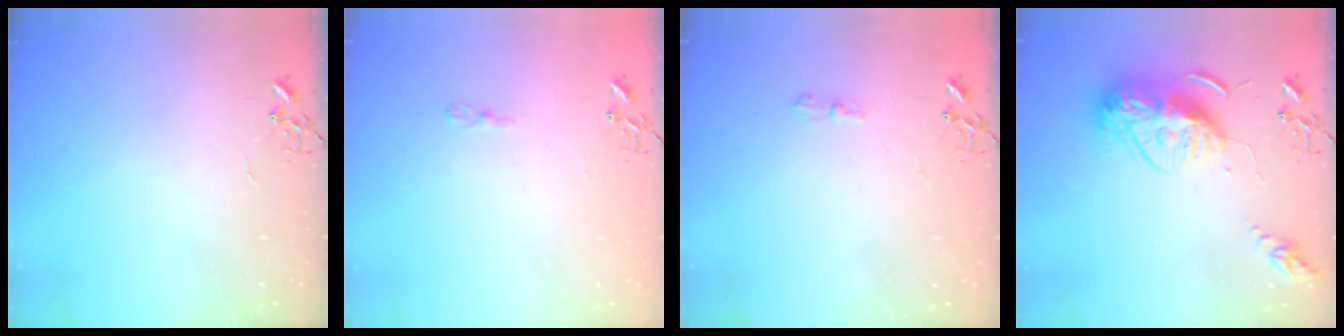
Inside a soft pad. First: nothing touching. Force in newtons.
{"total": 3.6, "press": 3.6, "slide": 0.4}
{"total": 6.1, "press": 6.1, "slide": 0.6}
{"total": 14.7, "press": 14.6, "slide": 1.3}